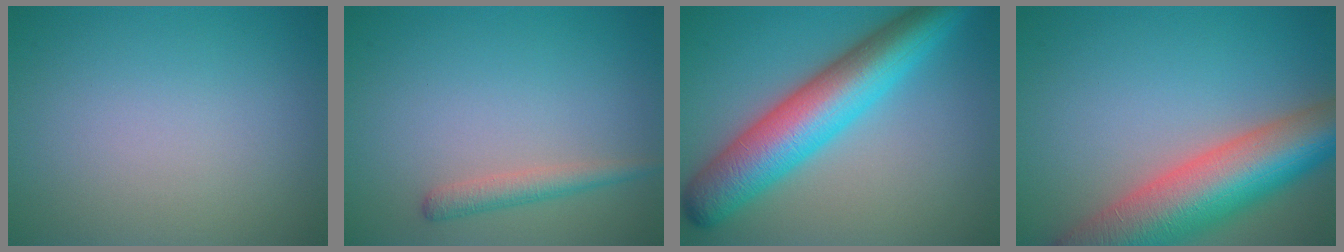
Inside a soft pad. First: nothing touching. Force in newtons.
{"total": 1.9, "press": 1.9, "slide": 0.1}
{"total": 9.6, "press": 9.6, "slide": 0.1}
{"total": 11.6, "press": 11.6, "slide": 0.4}